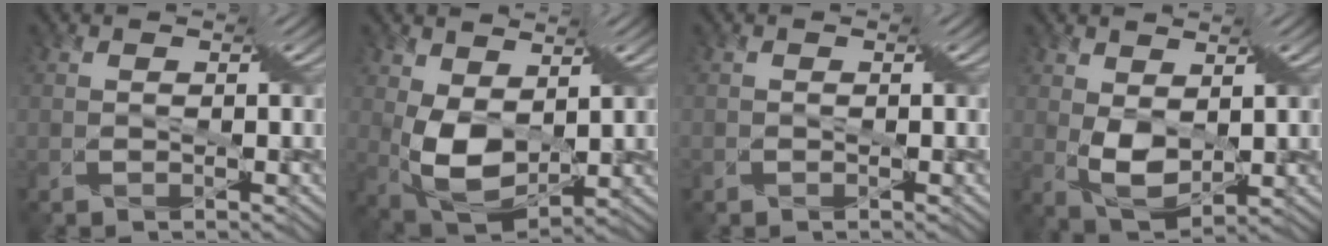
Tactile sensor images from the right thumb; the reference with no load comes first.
{"total": 6.8, "force": [1.5, 4.0, 5.3], "torque": [-0.128, -0.009, 0.029]}
{"total": 0.6, "force": [-0.4, 0.4, -0.1], "torque": [0.005, 0.002, -0.006]}
{"total": 4.5, "force": [1.1, 2.5, 3.6], "torque": [-0.087, -0.007, 0.024]}